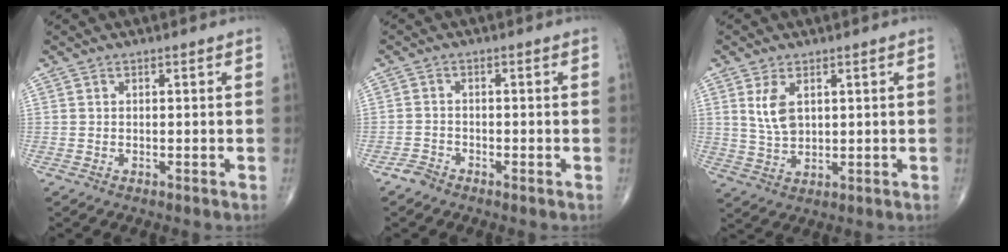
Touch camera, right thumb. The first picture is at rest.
{"total": 1.8, "force": [-1.6, 0.9, 0.1], "torque": [-0.002, 0.001, -0.035]}
{"total": 5.5, "force": [1.9, 3.1, 4.1], "torque": [-0.074, -0.010, 0.046]}